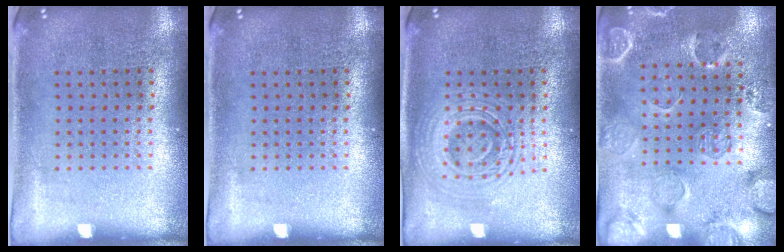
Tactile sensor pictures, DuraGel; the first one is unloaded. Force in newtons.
{"total": 0.0}
{"total": 2.8, "press": 2.8, "slide": 0.4}
{"total": 2.6, "press": 2.0, "slide": 1.7}